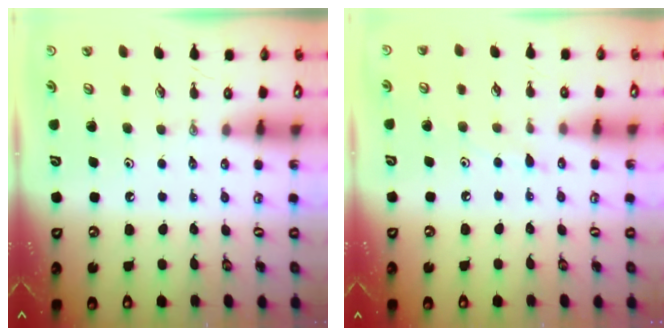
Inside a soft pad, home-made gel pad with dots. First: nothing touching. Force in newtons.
{"total": 6.2, "press": 6.2, "slide": 0.7}